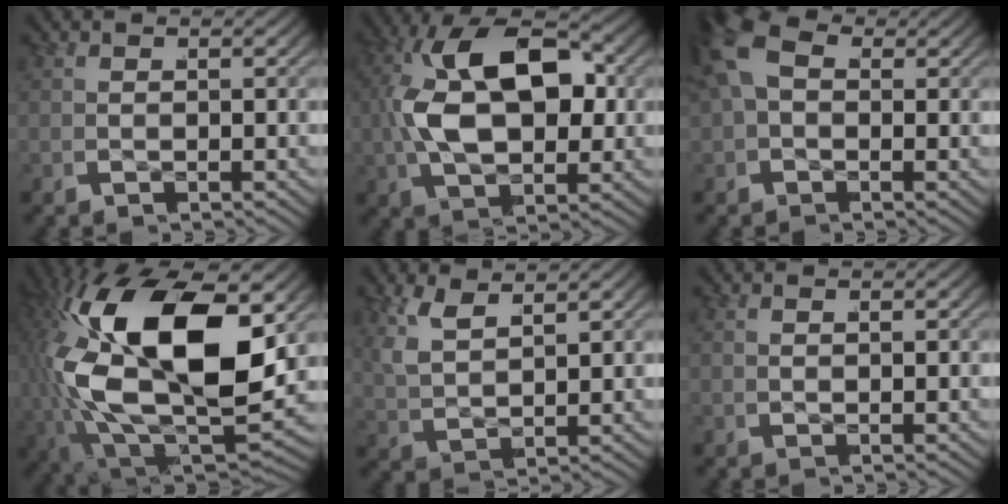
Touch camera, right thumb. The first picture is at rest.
{"total": 12.1, "force": [1.2, 6.8, 10.0], "torque": [-0.214, -0.018, 0.039]}
{"total": 5.2, "force": [0.7, 4.0, 3.3], "torque": [-0.074, -0.008, 0.016]}
{"total": 22.4, "force": [0.7, 12.8, 18.4], "torque": [-0.406, -0.053, 0.045]}
{"total": 3.4, "force": [2.2, 1.4, 2.2], "torque": [-0.058, -0.007, 0.058]}
{"total": 0.6, "force": [0.3, 0.3, 0.4], "torque": [-0.006, -0.003, 0.011]}